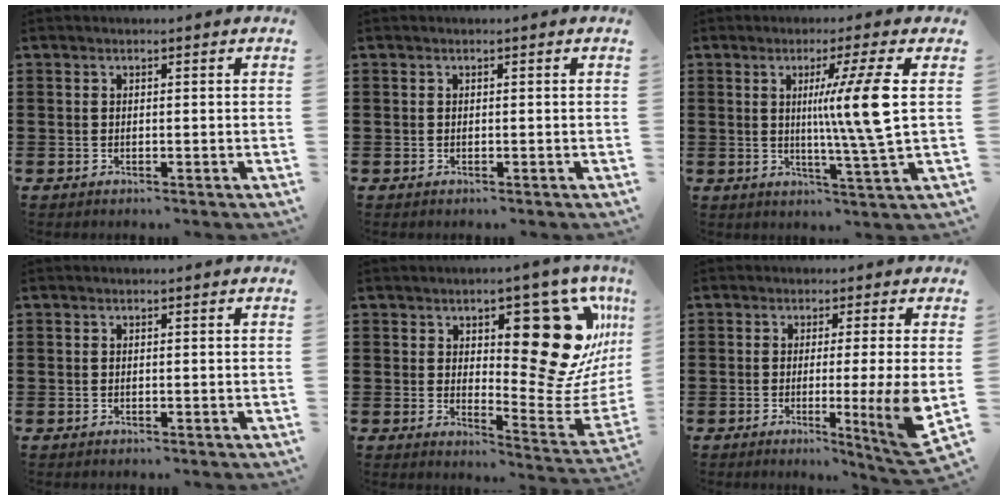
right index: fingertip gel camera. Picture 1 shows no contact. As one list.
[{"total": 0.0}, {"total": 10.0, "force": [1.6, -1.1, 9.8], "torque": [-0.166, -0.010, 0.011]}, {"total": 0.0}, {"total": 18.5, "force": [8.2, 7.5, 14.8], "torque": [-0.188, -0.057, 0.134]}, {"total": 7.8, "force": [-1.1, -0.3, 7.7], "torque": [-0.105, -0.031, -0.019]}]